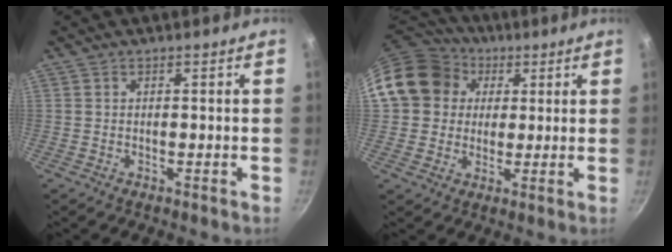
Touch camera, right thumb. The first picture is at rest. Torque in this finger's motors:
{"motor_torque": [0.96, 1.52, 0.61, -0.61, 0.25]}